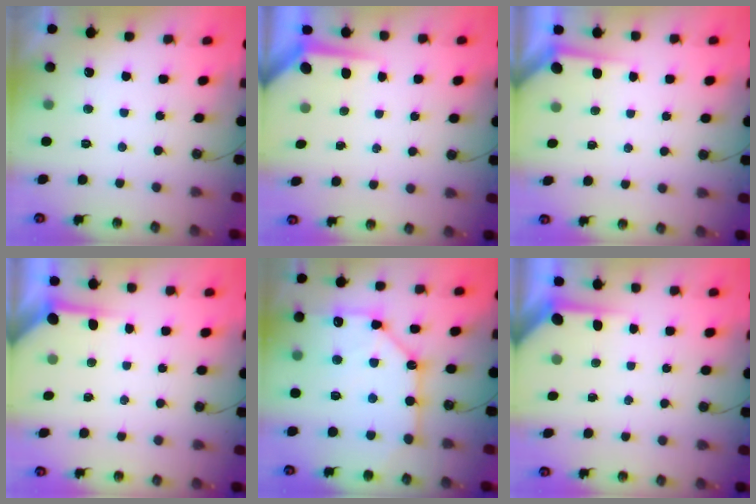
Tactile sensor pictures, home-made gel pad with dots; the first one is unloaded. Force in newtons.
{"total": 4.0, "press": 4.0, "slide": 0.3}
{"total": 2.2, "press": 2.2, "slide": 0.3}
{"total": 3.5, "press": 3.5, "slide": 0.5}
{"total": 16.2, "press": 16.1, "slide": 1.9}
{"total": 3.6, "press": 3.6, "slide": 0.4}